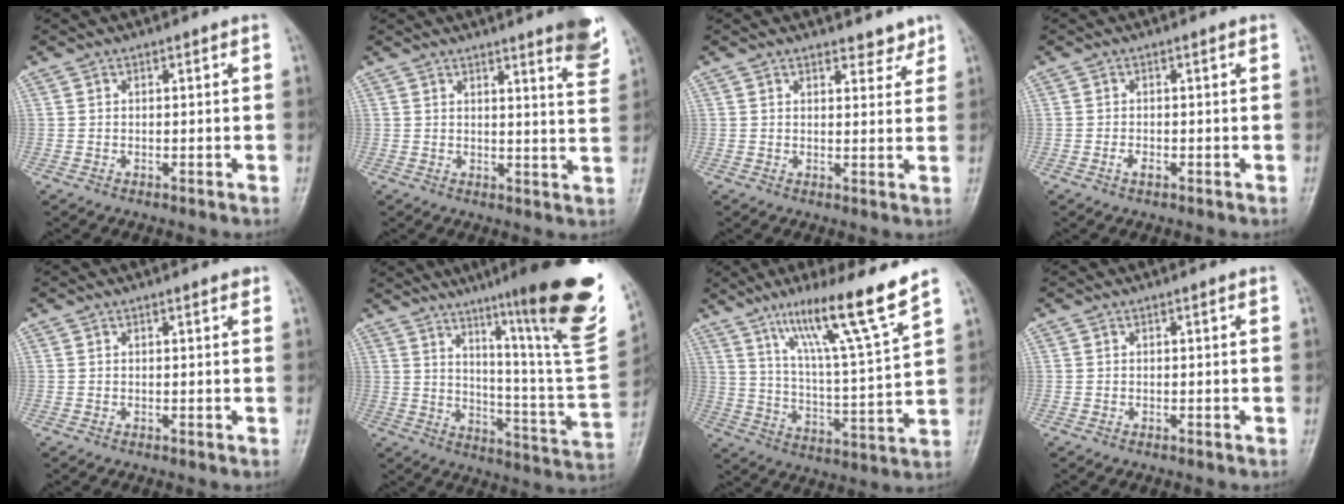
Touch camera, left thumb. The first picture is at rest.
{"total": 7.8, "force": [5.2, 0.8, 5.8], "torque": [-0.060, -0.033, 0.057]}
{"total": 3.4, "force": [2.9, 1.5, 0.9], "torque": [0.009, -0.021, 0.036]}
{"total": 1.3, "force": [-0.5, 0.6, 1.0], "torque": [-0.015, 0.004, -0.007]}
{"total": 0.8, "force": [0.6, 0.1, 0.5], "torque": [-0.006, -0.002, 0.007]}
{"total": 29.1, "force": [17.4, 2.7, 23.1], "torque": [-0.297, -0.080, 0.259]}
{"total": 15.8, "force": [10.7, -0.2, 11.7], "torque": [-0.189, -0.058, 0.181]}
{"total": 0.0}